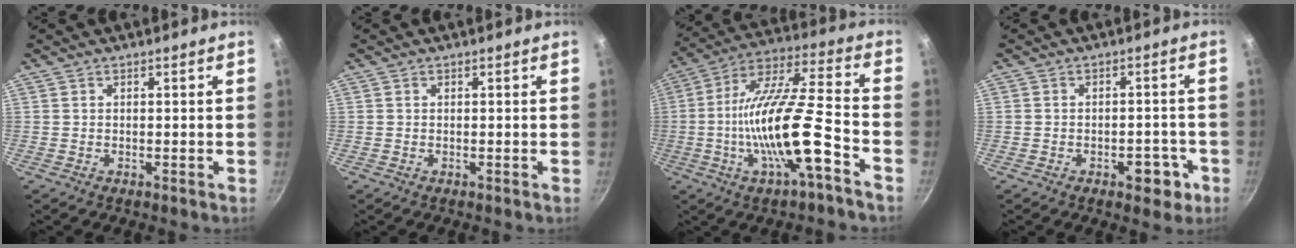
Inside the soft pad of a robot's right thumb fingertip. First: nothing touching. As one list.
[{"total": 0.0}, {"total": 18.8, "force": [-6.3, 4.3, 17.2], "torque": [-0.307, 0.041, -0.122]}, {"total": 5.7, "force": [-2.6, 3.2, 3.9], "torque": [-0.025, 0.021, -0.028]}]